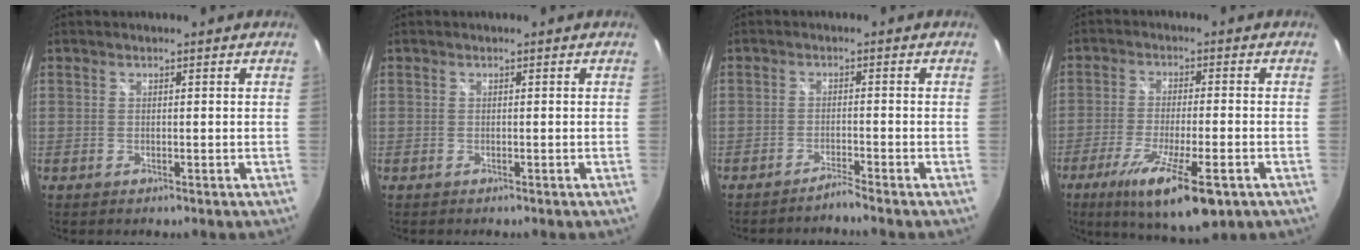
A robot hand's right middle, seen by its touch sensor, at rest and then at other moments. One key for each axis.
{"total": 0.0}
{"total": 2.1, "fx": -2.0, "fy": -0.8, "fz": 0.1, "tx": -0.016, "ty": 0.001, "tz": -0.038}
{"total": 14.6, "fx": -8.2, "fy": 3.3, "fz": 11.6, "tx": -0.221, "ty": -0.050, "tz": -0.136}